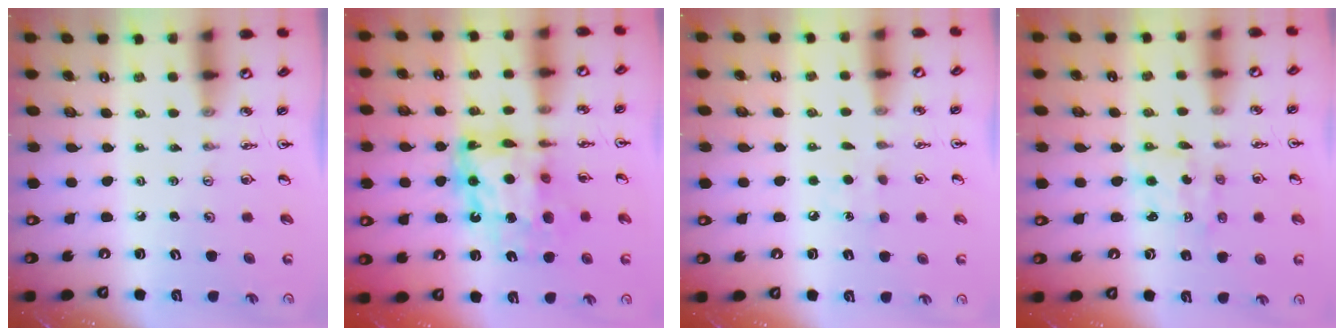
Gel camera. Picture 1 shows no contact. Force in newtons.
{"total": 14.0, "press": 13.9, "slide": 1.6}
{"total": 6.7, "press": 6.7, "slide": 0.8}
{"total": 2.6, "press": 2.6, "slide": 0.1}